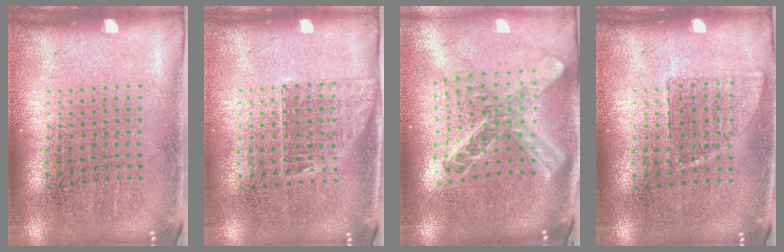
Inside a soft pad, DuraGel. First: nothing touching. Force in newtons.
{"total": 1.1, "press": 0.9, "slide": 0.7}
{"total": 2.4, "press": 1.9, "slide": 1.5}
{"total": 0.7, "press": 0.6, "slide": 0.3}